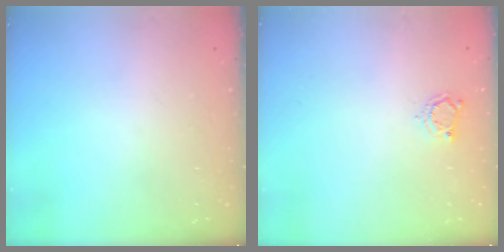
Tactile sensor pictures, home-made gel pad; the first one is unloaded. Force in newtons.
{"total": 3.7, "press": 3.6, "slide": 0.4}